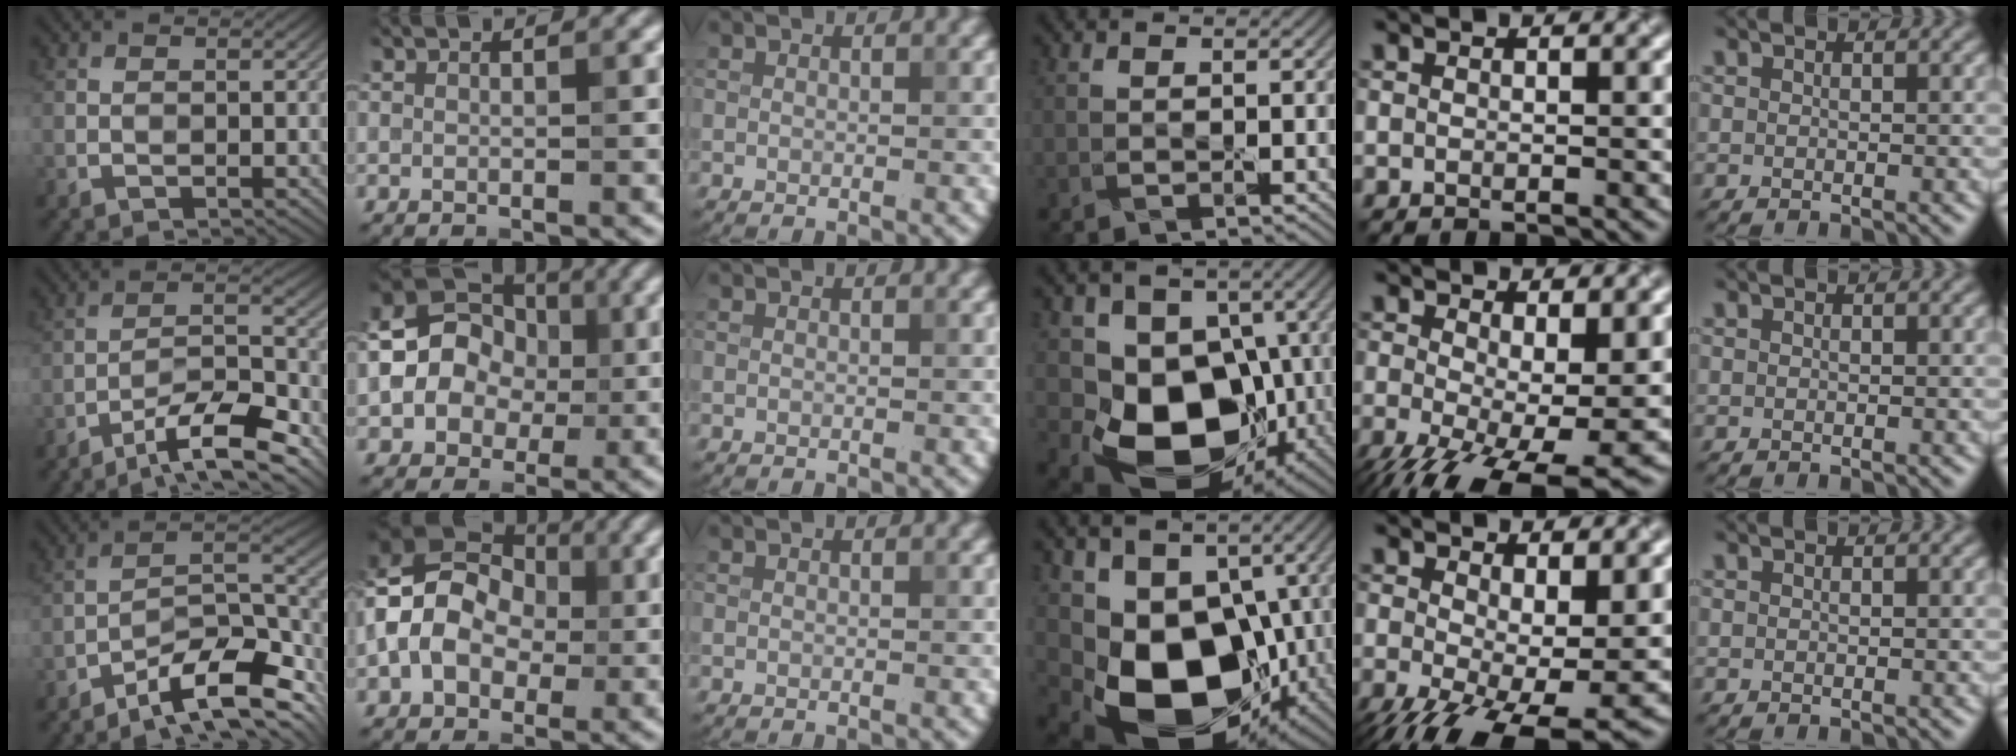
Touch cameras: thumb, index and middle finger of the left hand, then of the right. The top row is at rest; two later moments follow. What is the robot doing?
{"motion": "peel", "object": "postage stamp"}